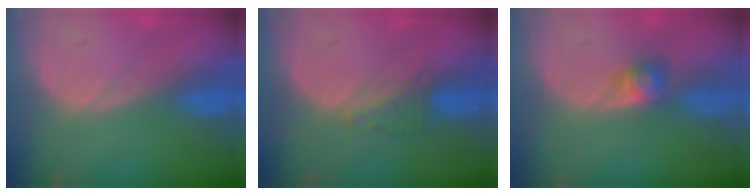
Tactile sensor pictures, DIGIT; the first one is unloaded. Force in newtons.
{"total": 2.3, "press": 2.2, "slide": 0.7}
{"total": 2.9, "press": 2.7, "slide": 1.2}